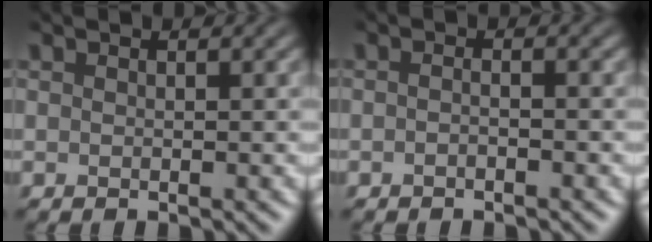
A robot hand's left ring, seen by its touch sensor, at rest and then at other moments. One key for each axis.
{"total": 0.8, "fx": -0.5, "fy": 0.2, "fz": 0.6, "tx": -0.013, "ty": -0.002, "tz": -0.011}